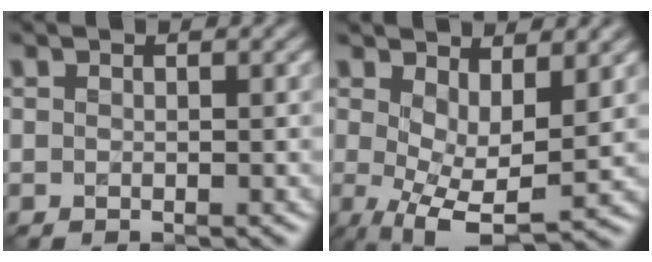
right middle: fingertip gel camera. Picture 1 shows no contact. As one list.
[{"total": 7.0, "force": [0.6, 3.1, 6.3], "torque": [-0.126, -0.015, 0.015]}]